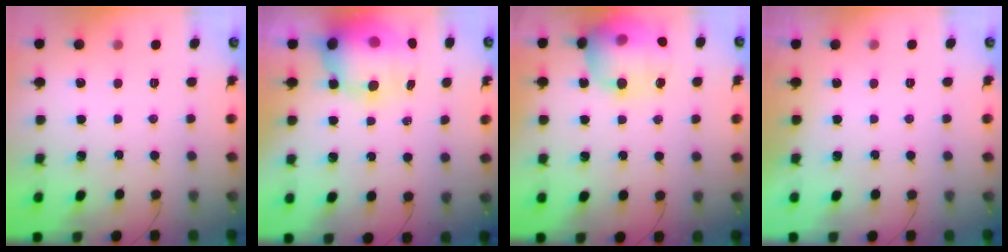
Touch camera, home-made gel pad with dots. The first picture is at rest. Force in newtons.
{"total": 15.3, "press": 14.9, "slide": 3.7}
{"total": 19.9, "press": 19.8, "slide": 2.1}
{"total": 0.0}